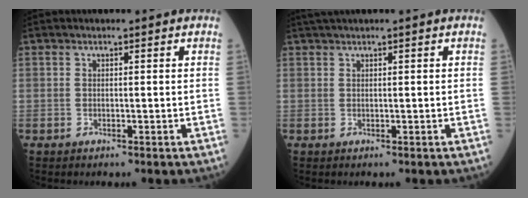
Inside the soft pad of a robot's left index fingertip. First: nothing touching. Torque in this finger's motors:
{"motor_torque": [0.07, -0.14, 0.00, 0.05]}